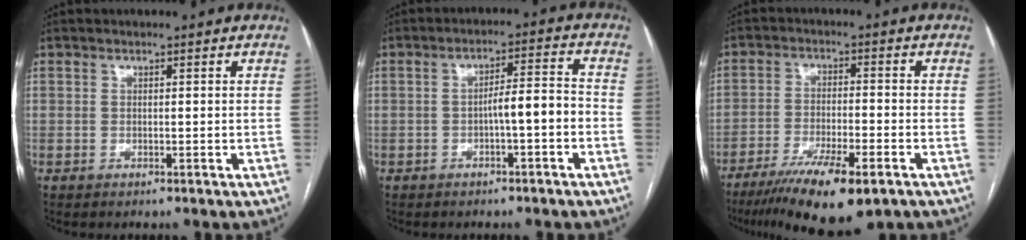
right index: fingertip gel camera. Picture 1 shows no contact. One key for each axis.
{"total": 5.4, "fx": -1.8, "fy": 0.4, "fz": 5.0, "tx": -0.077, "ty": 0.023, "tz": -0.024}
{"total": 12.8, "fx": -8.4, "fy": 2.3, "fz": 9.4, "tx": -0.163, "ty": -0.029, "tz": -0.136}